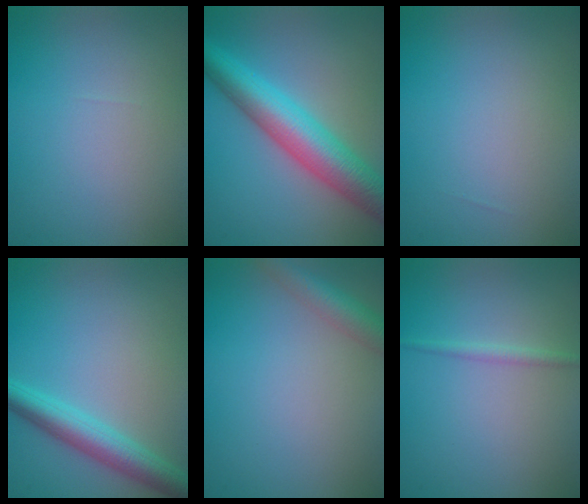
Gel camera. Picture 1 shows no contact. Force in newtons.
{"total": 8.0, "press": 8.0, "slide": 0.2}
{"total": 0.0}
{"total": 4.6, "press": 4.6, "slide": 0.2}
{"total": 3.0, "press": 3.0, "slide": 0.1}
{"total": 1.0, "press": 1.0, "slide": 0.1}